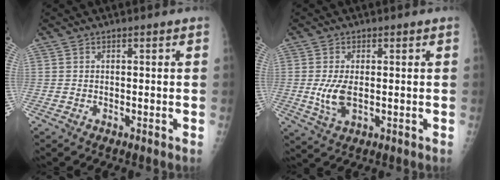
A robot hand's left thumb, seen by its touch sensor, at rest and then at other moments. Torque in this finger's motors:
{"motor_torque": [0.02, 0.07, 0.13, -0.11, 0.08]}